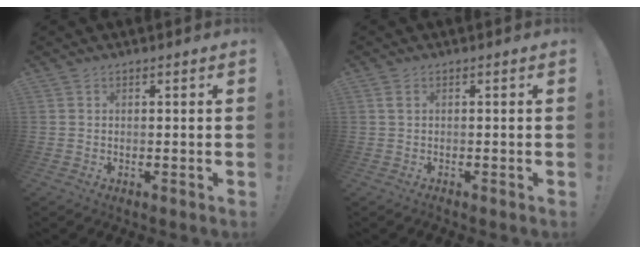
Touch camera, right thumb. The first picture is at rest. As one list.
[{"total": 0.7, "force": [0.0, 0.4, 0.6], "torque": [-0.011, 0.002, 0.000]}]